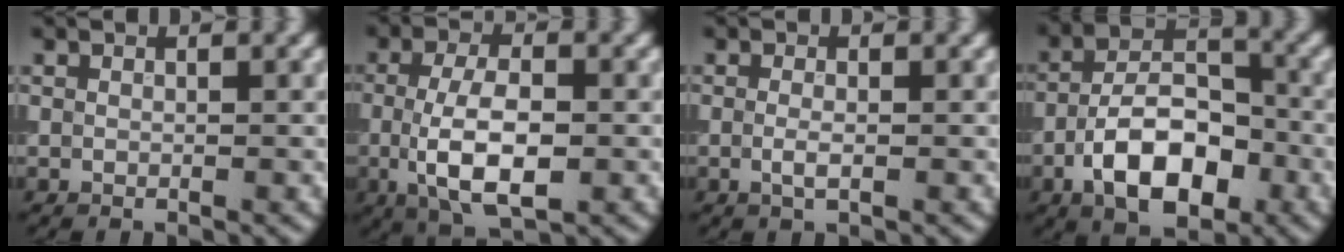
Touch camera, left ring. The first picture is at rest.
{"total": 6.9, "force": [-1.2, 3.0, 6.1], "torque": [-0.120, -0.004, -0.021]}
{"total": 1.4, "force": [-0.2, 0.4, 1.3], "torque": [-0.027, -0.005, -0.006]}
{"total": 8.9, "force": [-3.7, 4.5, 6.7], "torque": [-0.113, 0.012, -0.072]}